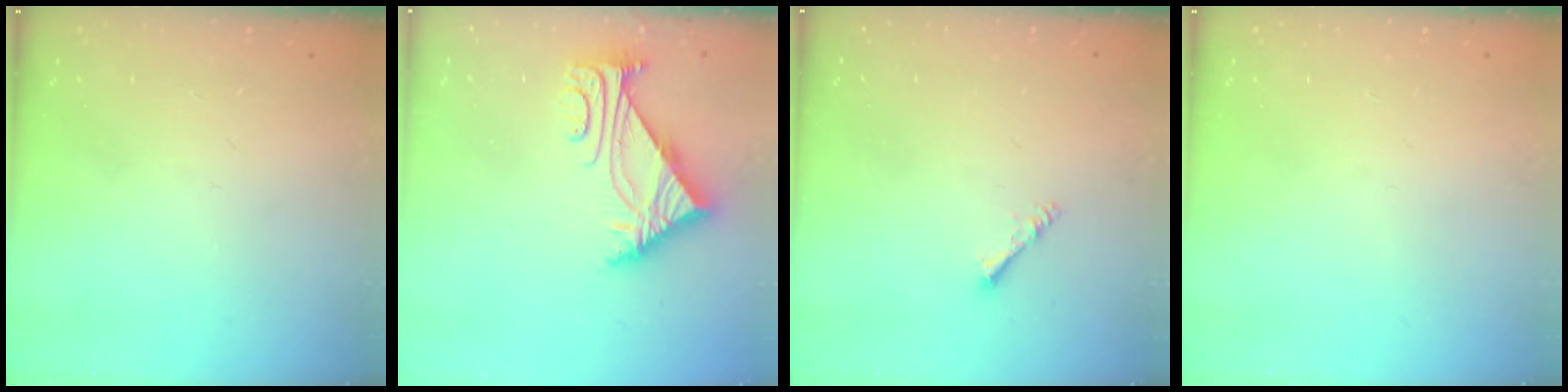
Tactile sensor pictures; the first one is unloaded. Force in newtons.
{"total": 5.8, "press": 5.7, "slide": 0.9}
{"total": 1.4, "press": 1.4, "slide": 0.3}
{"total": 0.0}